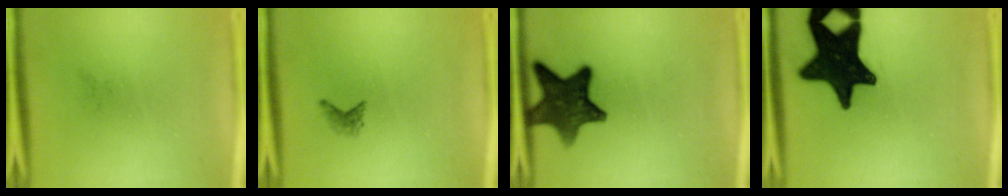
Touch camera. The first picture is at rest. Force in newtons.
{"total": 1.1}
{"total": 12.2}
{"total": 19.9}